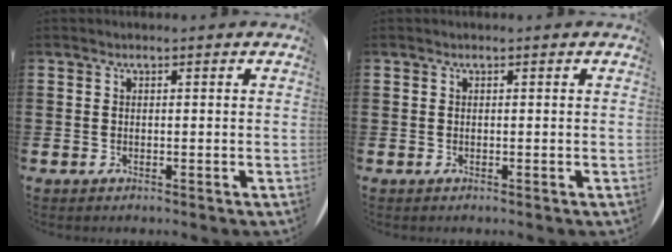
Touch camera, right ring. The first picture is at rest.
{"total": 0.0}